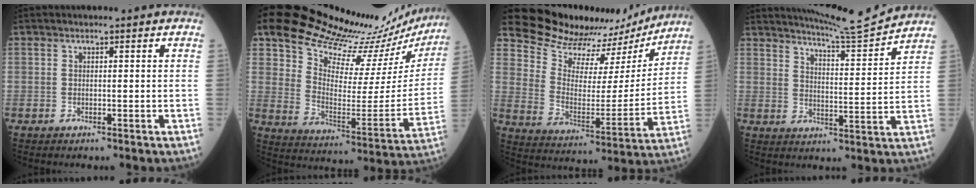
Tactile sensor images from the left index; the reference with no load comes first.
{"total": 24.5, "force": [23.1, 4.4, 7.0], "torque": [-0.123, -0.094, 0.314]}
{"total": 18.5, "force": [17.3, 4.7, 4.4], "torque": [-0.072, -0.021, 0.248]}
{"total": 9.8, "force": [9.5, -1.4, 1.5], "torque": [-0.034, -0.022, 0.146]}